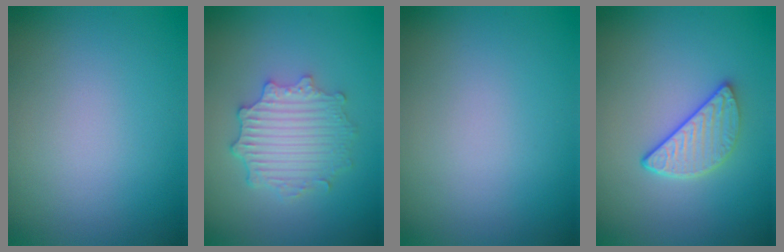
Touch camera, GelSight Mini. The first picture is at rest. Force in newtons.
{"total": 4.3, "press": 3.5, "slide": 2.4}
{"total": 0.0}
{"total": 3.4, "press": 2.7, "slide": 2.0}